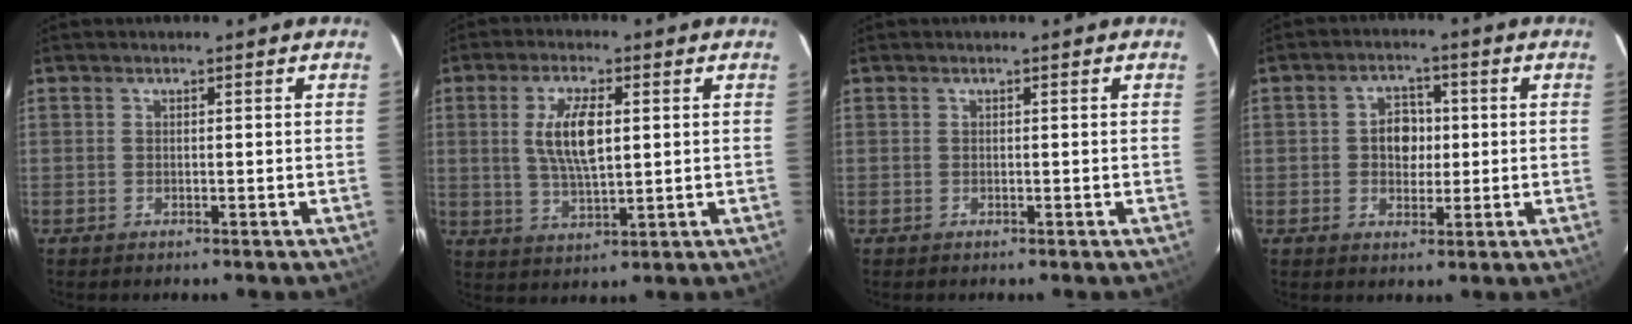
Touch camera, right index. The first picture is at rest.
{"total": 8.6, "force": [1.6, 3.2, 7.8], "torque": [-0.152, 0.001, 0.034]}
{"total": 0.0}
{"total": 5.3, "force": [0.2, 4.4, 3.0], "torque": [-0.053, 0.015, 0.005]}